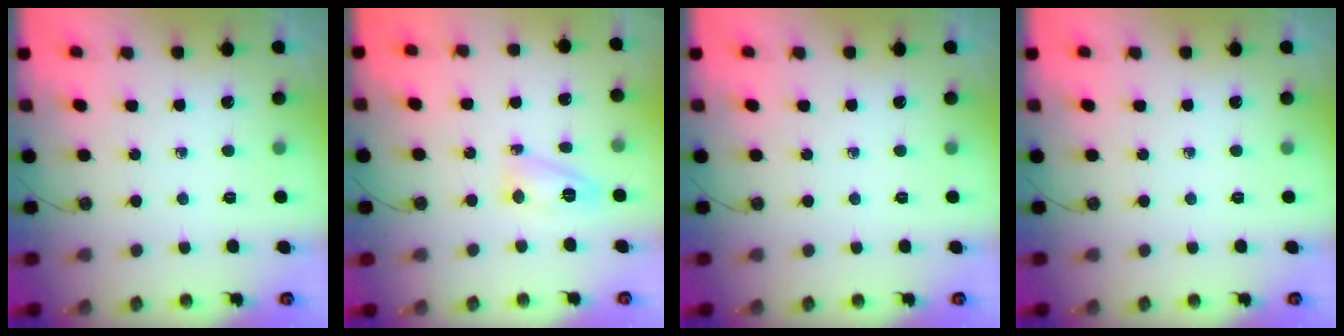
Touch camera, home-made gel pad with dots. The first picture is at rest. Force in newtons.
{"total": 7.6, "press": 7.6, "slide": 0.7}
{"total": 0.0}
{"total": 0.0}